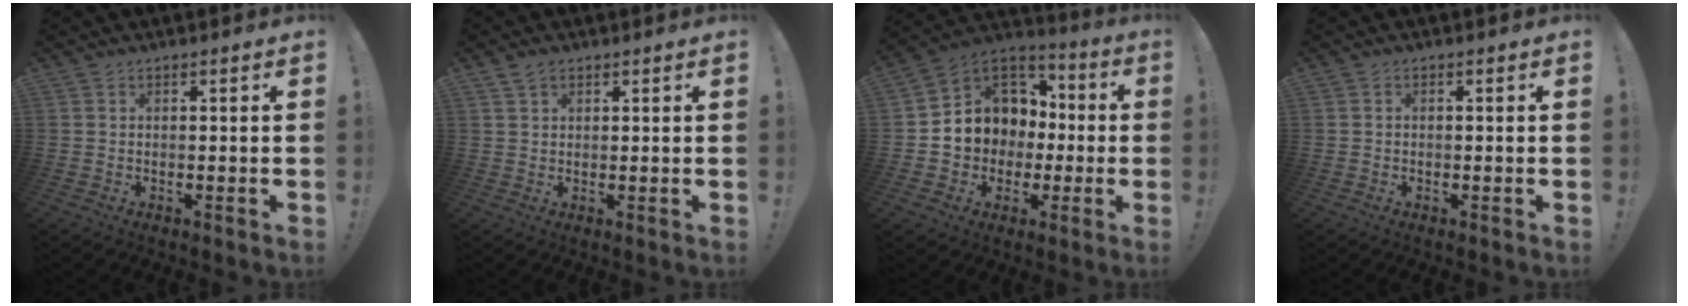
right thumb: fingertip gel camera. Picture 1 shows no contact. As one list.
[{"total": 2.5, "force": [1.8, 1.5, 0.9], "torque": [-0.005, -0.008, 0.032]}, {"total": 9.9, "force": [0.5, 9.5, 2.9], "torque": [-0.034, -0.009, 0.029]}, {"total": 0.5, "force": [-0.4, 0.2, 0.2], "torque": [-0.005, 0.001, -0.006]}]